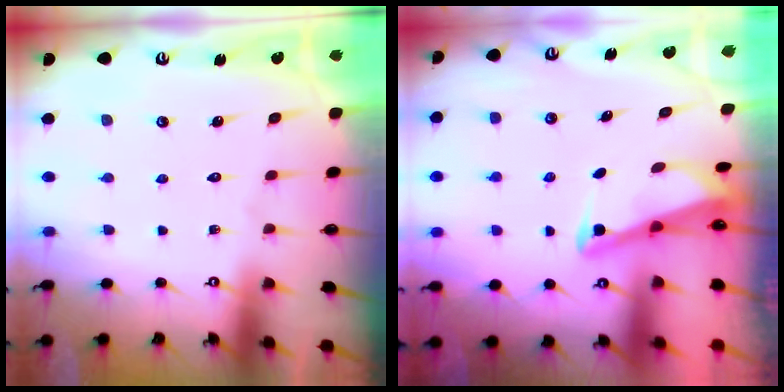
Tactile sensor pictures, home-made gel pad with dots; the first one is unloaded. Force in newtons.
{"total": 2.8, "press": 2.8, "slide": 0.3}